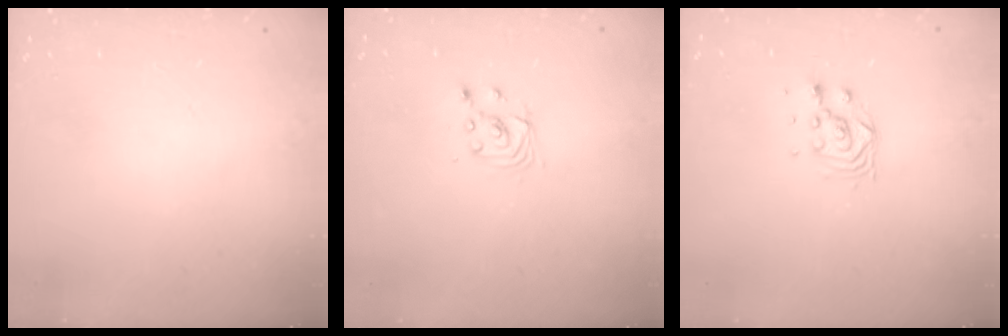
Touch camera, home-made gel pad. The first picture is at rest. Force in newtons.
{"total": 3.3, "press": 3.3, "slide": 0.3}
{"total": 6.1, "press": 6.0, "slide": 0.4}